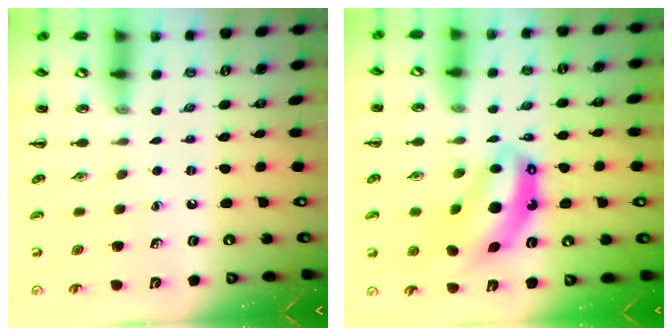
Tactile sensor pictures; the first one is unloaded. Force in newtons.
{"total": 10.9, "press": 10.5, "slide": 3.0}